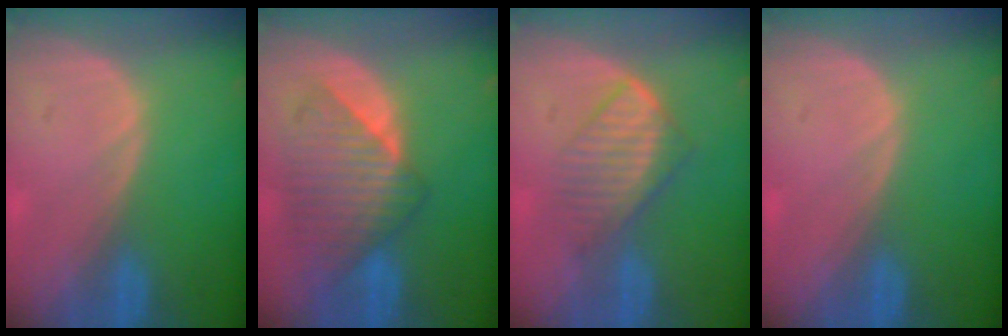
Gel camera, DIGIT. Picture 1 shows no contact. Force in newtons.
{"total": 8.6, "press": 8.1, "slide": 2.7}
{"total": 5.9, "press": 5.8, "slide": 1.3}
{"total": 0.0}